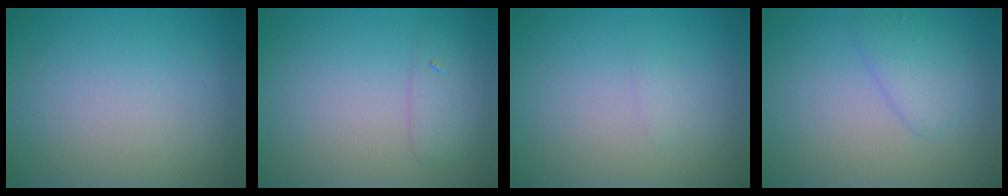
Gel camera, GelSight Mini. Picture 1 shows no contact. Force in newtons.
{"total": 1.8, "press": 1.8, "slide": 0.1}
{"total": 0.5, "press": 0.5, "slide": 0.0}
{"total": 2.2, "press": 2.2, "slide": 0.1}